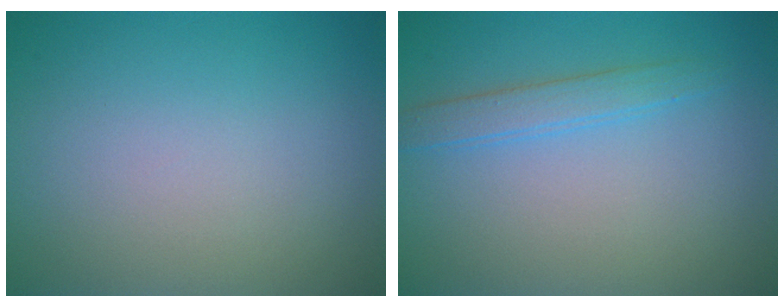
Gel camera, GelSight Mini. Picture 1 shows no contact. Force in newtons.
{"total": 2.1, "press": 2.1, "slide": 0.1}